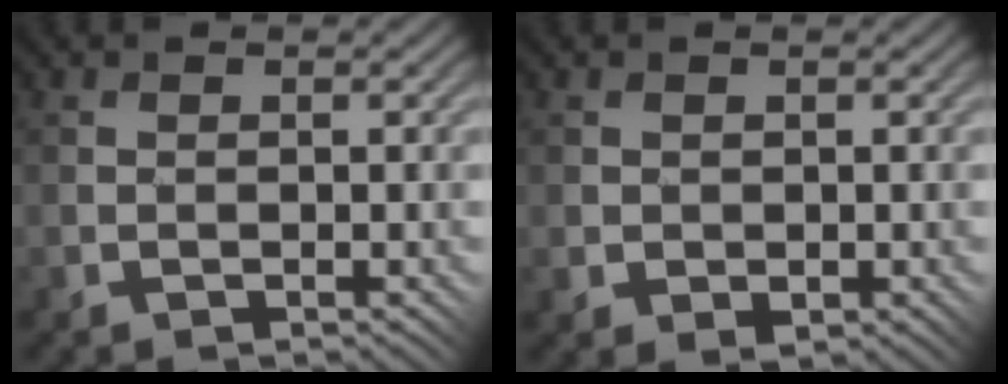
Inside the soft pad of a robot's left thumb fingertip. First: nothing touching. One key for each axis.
{"total": 1.2, "fx": 0.0, "fy": 0.9, "fz": 0.8, "tx": -0.019, "ty": -0.009, "tz": 0.004}